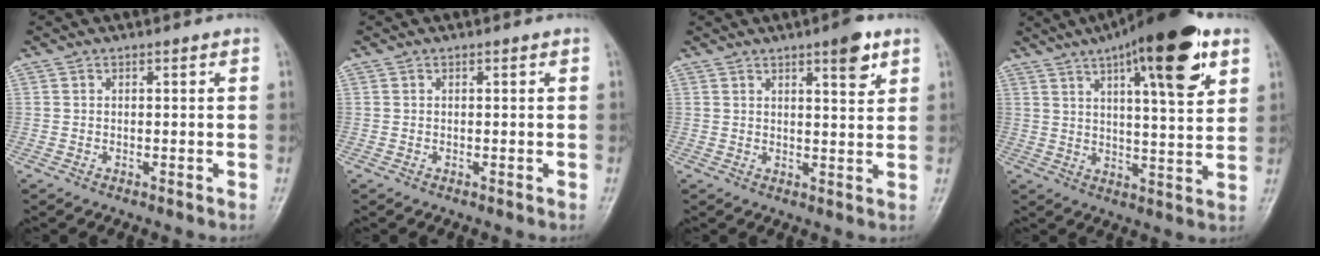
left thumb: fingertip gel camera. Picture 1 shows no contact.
{"total": 0.0}
{"total": 5.4, "force": [3.2, 1.3, 4.1], "torque": [-0.049, -0.018, 0.044]}
{"total": 18.8, "force": [9.8, 4.9, 15.3], "torque": [-0.208, -0.025, 0.143]}